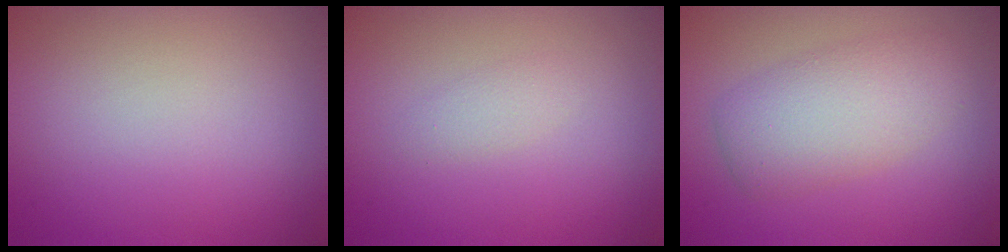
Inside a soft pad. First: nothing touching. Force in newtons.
{"total": 1.1, "press": 1.1, "slide": 0.0}
{"total": 4.8, "press": 4.8, "slide": 0.0}